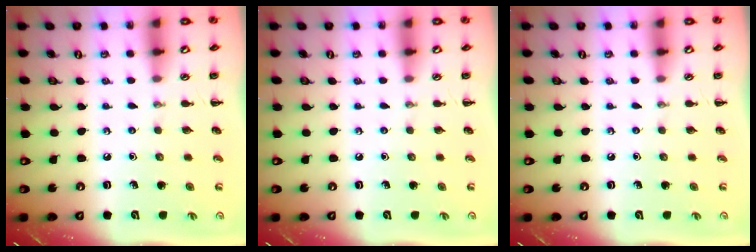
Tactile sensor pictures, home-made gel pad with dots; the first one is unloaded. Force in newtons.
{"total": 0.0}
{"total": 0.0}